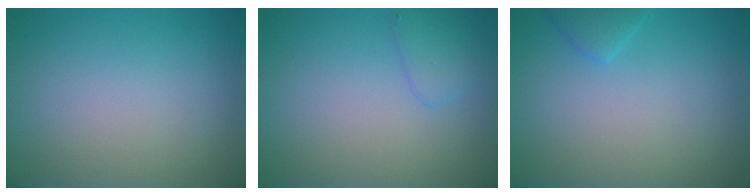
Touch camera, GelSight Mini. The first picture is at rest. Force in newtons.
{"total": 1.6, "press": 1.6, "slide": 0.1}
{"total": 1.3, "press": 1.3, "slide": 0.1}